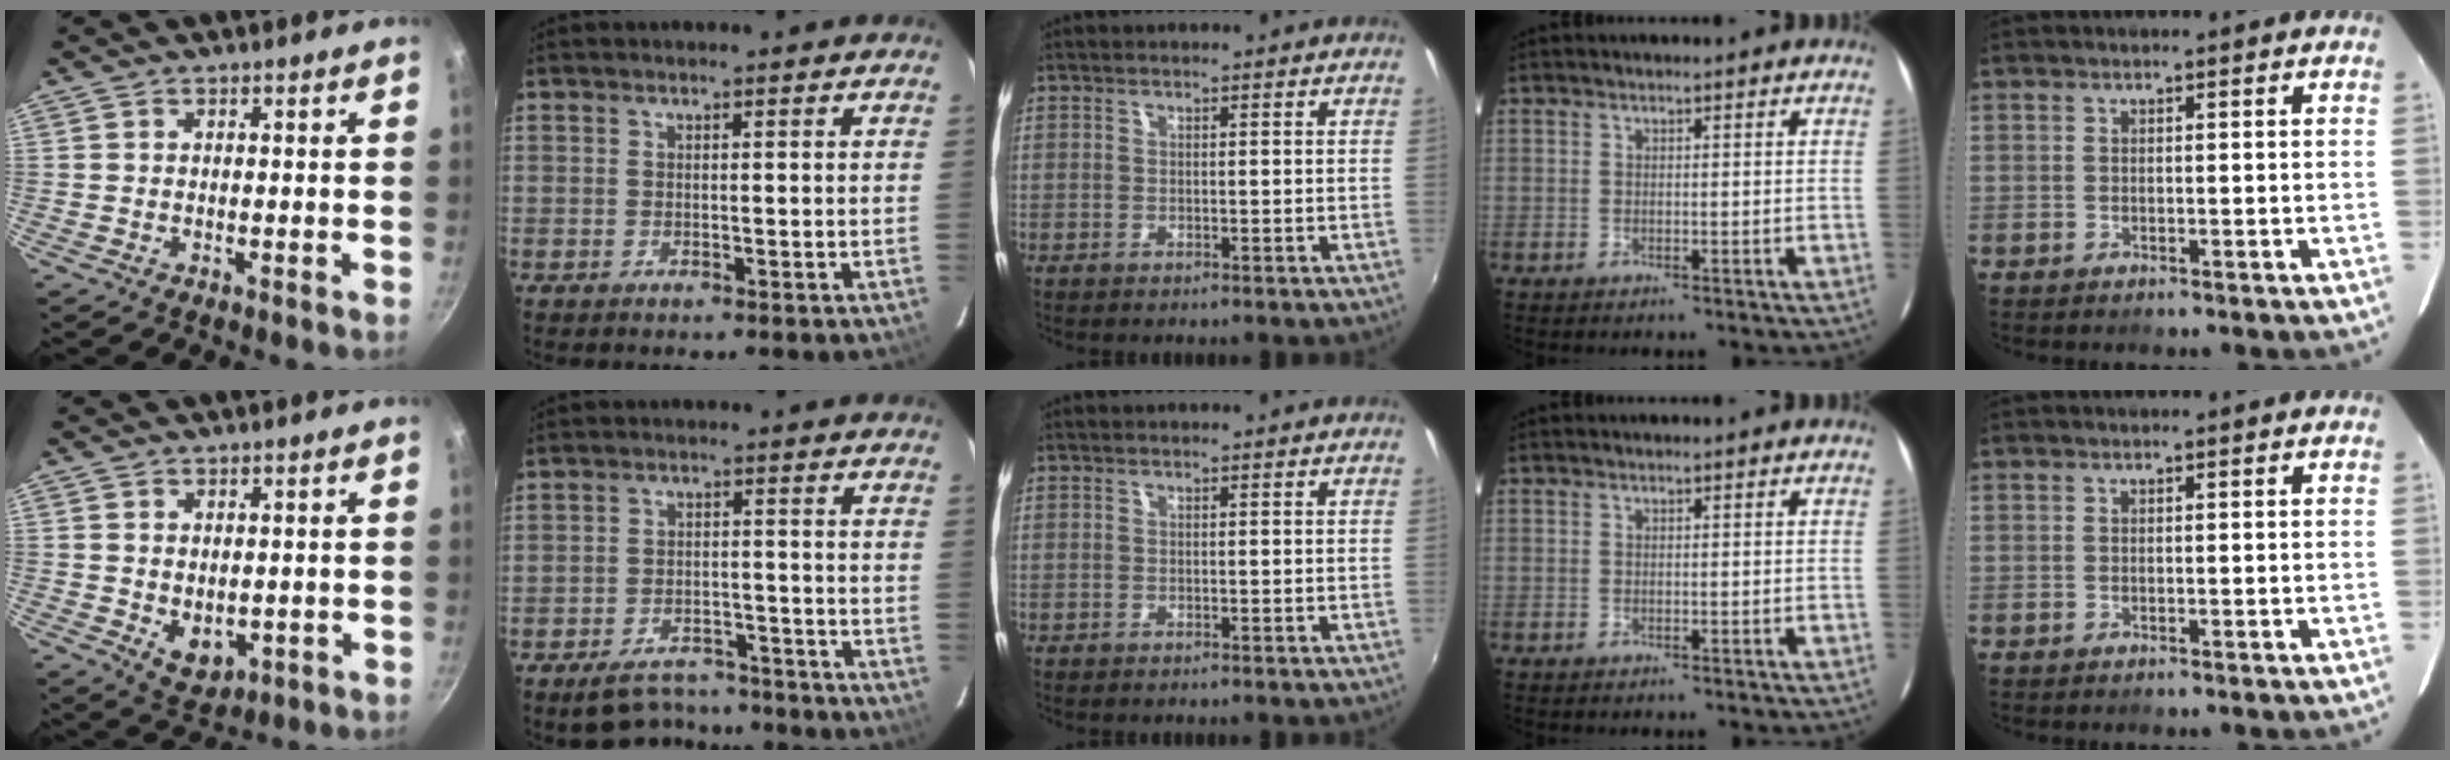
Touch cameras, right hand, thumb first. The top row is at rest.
{"thumb": {"total": 5.6, "force": [-0.2, 4.0, 3.9], "torque": [-0.049, -0.012, 0.010]}, "index": {"total": 9.9, "force": [-8.6, 4.0, 2.8], "torque": [-0.066, 0.010, -0.111]}}